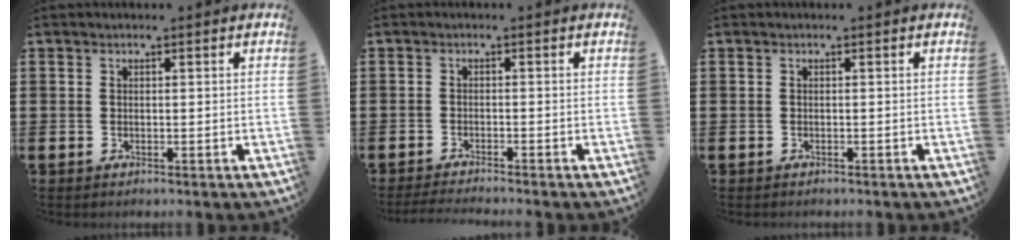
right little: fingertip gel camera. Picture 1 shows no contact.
{"total": 1.4, "force": [-1.3, -0.1, 0.5], "torque": [-0.007, 0.001, -0.025]}
{"total": 0.0}